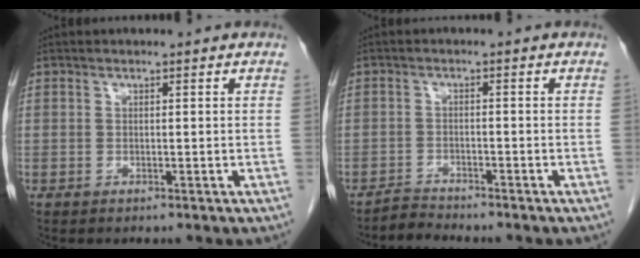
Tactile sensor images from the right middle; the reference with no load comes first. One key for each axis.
{"total": 2.1, "fx": -2.0, "fy": -0.2, "fz": -0.6, "tx": 0.012, "ty": -0.012, "tz": -0.036}